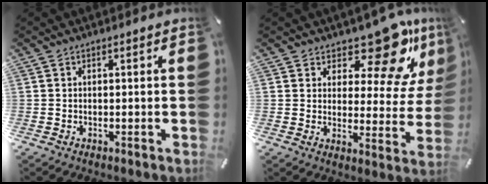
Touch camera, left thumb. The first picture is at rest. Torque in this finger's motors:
{"motor_torque": [1.25, 0.50, 0.39, -0.03, 0.04]}